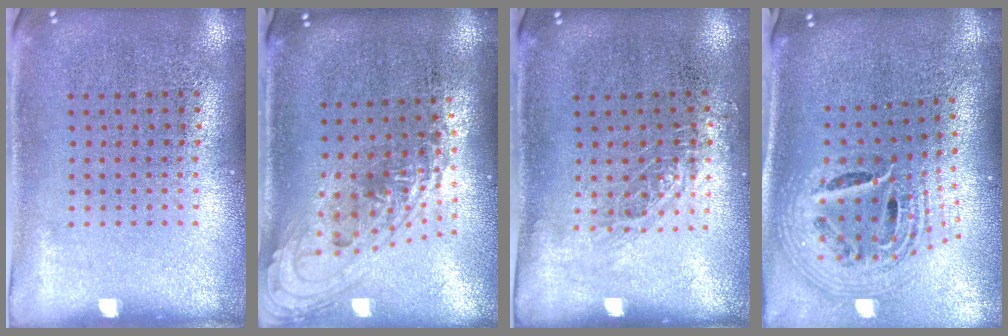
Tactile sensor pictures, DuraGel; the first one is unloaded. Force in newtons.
{"total": 1.5, "press": 1.2, "slide": 1.0}
{"total": 0.8, "press": 0.8, "slide": 0.2}
{"total": 2.5, "press": 1.8, "slide": 1.8}